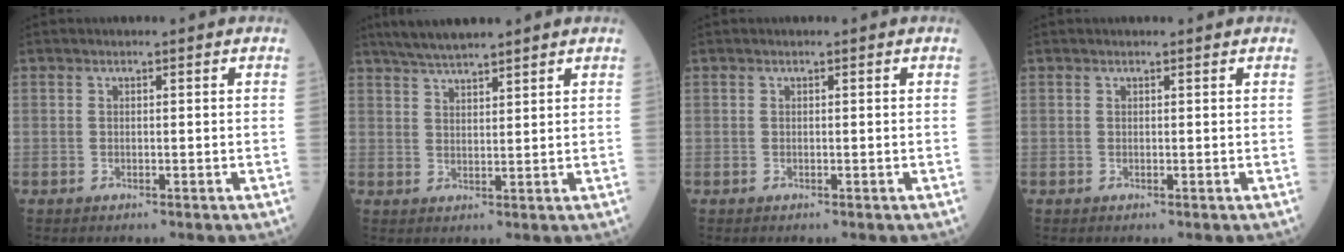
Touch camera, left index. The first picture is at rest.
{"total": 5.9, "force": [5.2, 0.3, 2.8], "torque": [-0.056, 0.020, 0.097]}
{"total": 0.0}
{"total": 0.0}